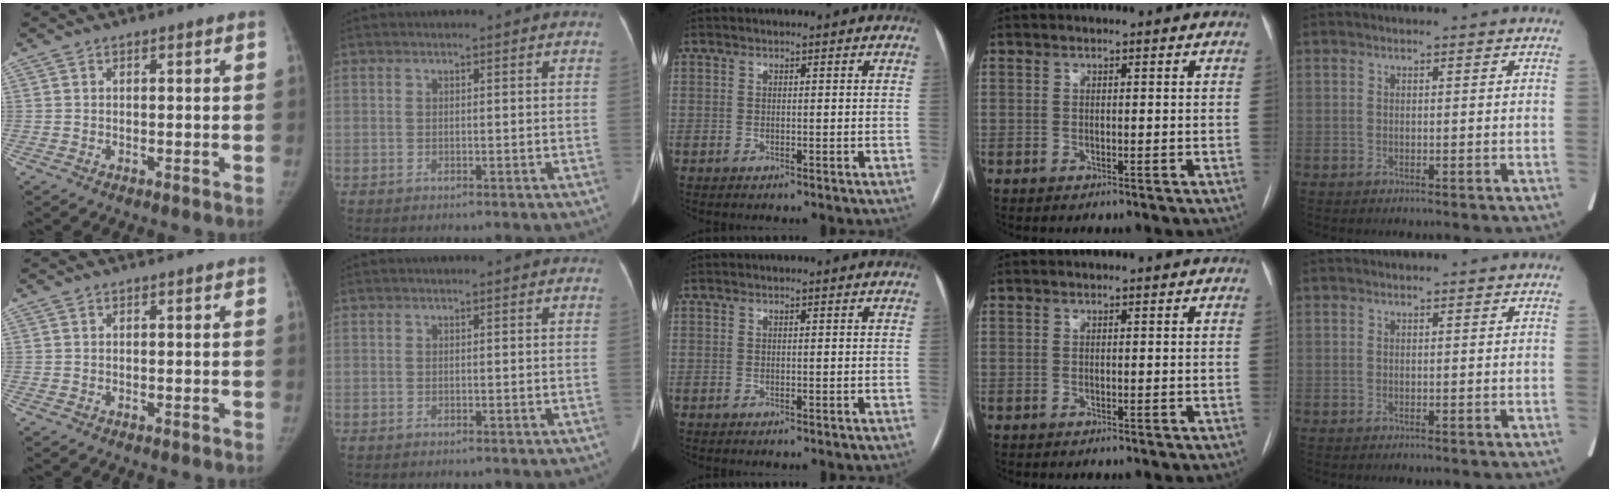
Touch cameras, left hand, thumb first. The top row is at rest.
{}